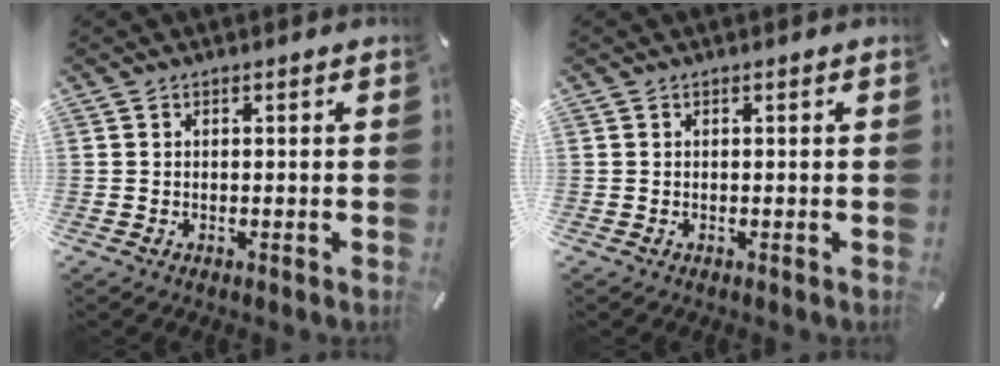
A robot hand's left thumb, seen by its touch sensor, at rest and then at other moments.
{"total": 0.0}